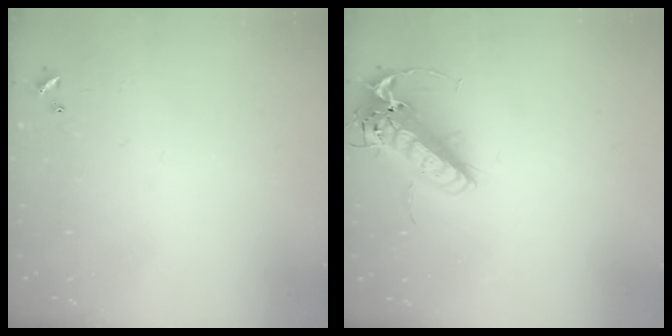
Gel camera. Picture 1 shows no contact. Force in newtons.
{"total": 17.1, "press": 16.8, "slide": 3.3}